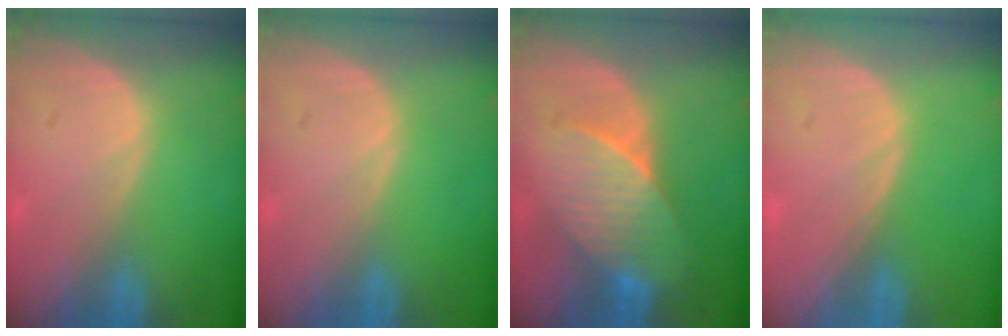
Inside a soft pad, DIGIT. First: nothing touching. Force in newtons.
{"total": 0.0}
{"total": 7.1, "press": 7.0, "slide": 1.3}
{"total": 0.0}